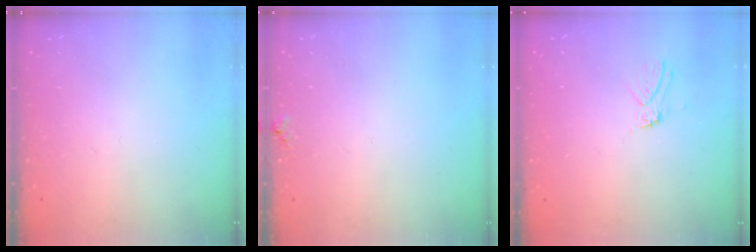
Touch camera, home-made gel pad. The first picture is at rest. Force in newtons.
{"total": 3.8, "press": 3.8, "slide": 0.4}
{"total": 3.7, "press": 3.6, "slide": 0.5}